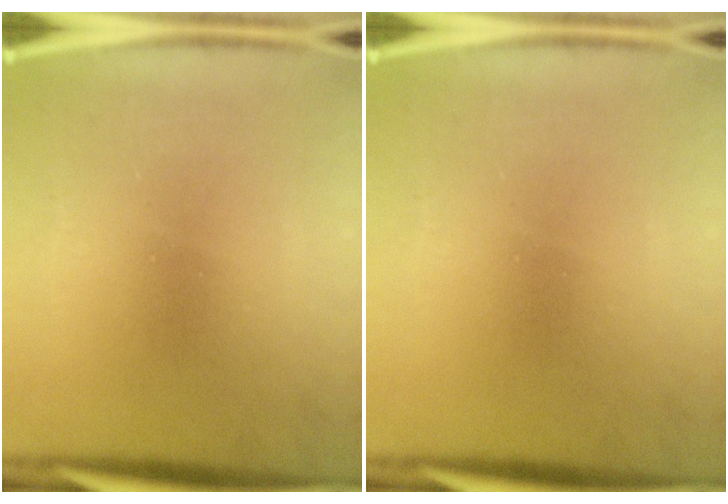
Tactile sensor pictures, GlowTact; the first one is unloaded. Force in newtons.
{"total": 0.0}